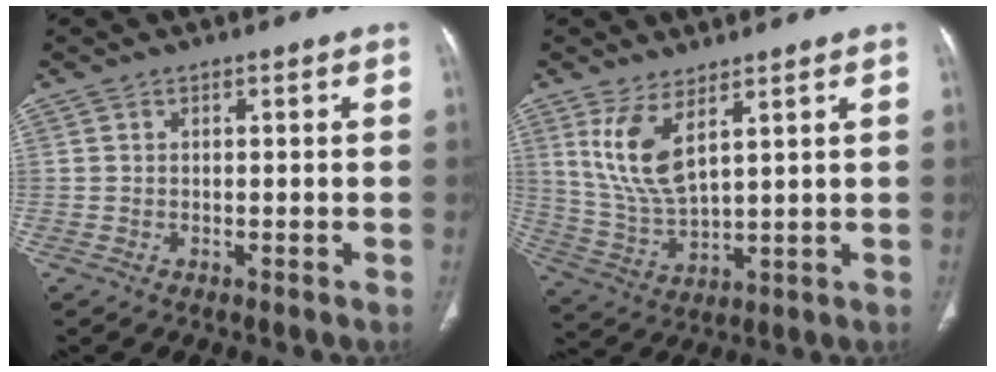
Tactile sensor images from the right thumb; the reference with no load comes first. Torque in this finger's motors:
{"motor_torque": [0.07, 0.53, 1.11, 0.30, 0.09]}